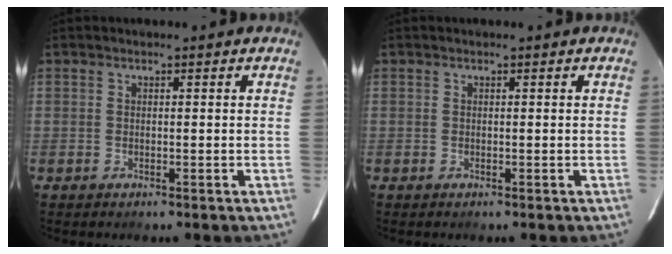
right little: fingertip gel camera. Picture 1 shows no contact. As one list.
[{"total": 0.0}]